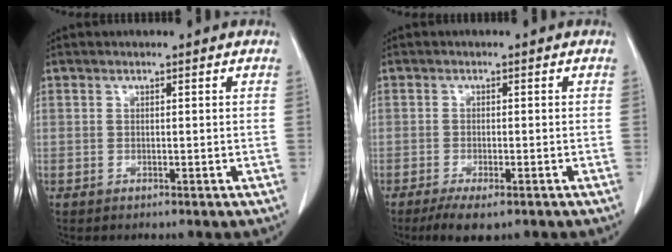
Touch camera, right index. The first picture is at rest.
{"total": 4.7, "force": [-3.2, 1.2, 3.2], "torque": [-0.052, -0.010, -0.047]}